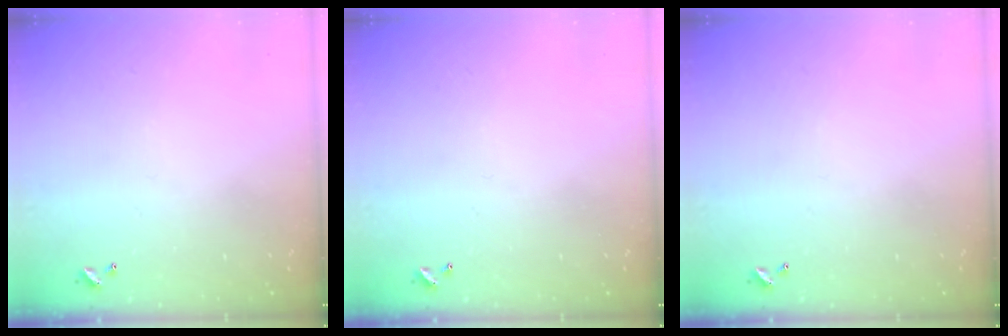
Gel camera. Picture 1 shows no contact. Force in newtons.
{"total": 0.0}
{"total": 0.0}